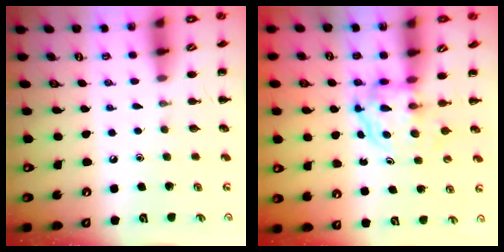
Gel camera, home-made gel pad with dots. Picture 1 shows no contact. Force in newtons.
{"total": 3.7, "press": 3.7, "slide": 0.2}